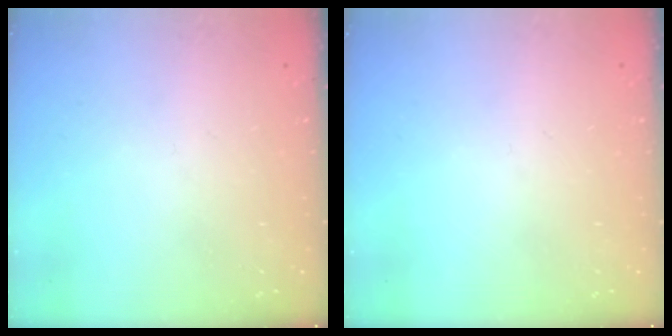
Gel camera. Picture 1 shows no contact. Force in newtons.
{"total": 0.0}